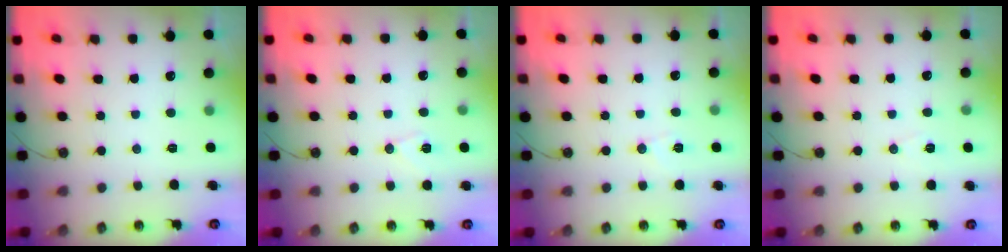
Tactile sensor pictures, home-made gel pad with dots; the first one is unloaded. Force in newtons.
{"total": 7.0, "press": 7.0, "slide": 1.1}
{"total": 5.1, "press": 4.9, "slide": 1.2}
{"total": 6.5, "press": 4.8, "slide": 4.4}